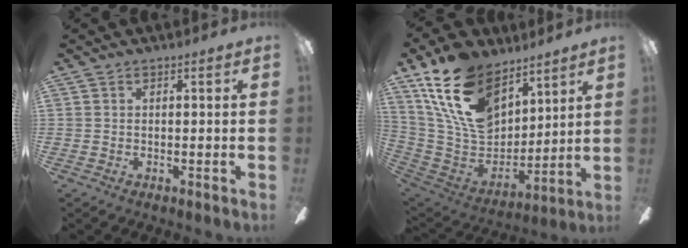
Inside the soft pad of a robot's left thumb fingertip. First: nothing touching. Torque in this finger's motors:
{"motor_torque": [1.84, 1.19, 1.53, -1.24, 0.57]}